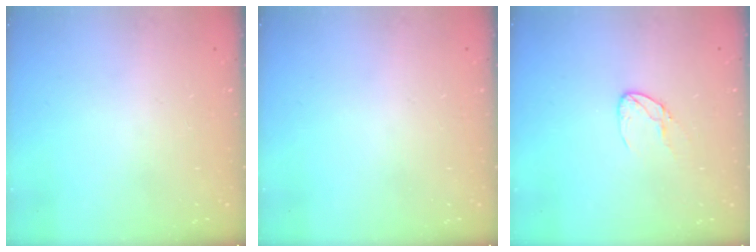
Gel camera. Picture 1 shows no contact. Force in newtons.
{"total": 0.0}
{"total": 4.0, "press": 4.0, "slide": 0.2}